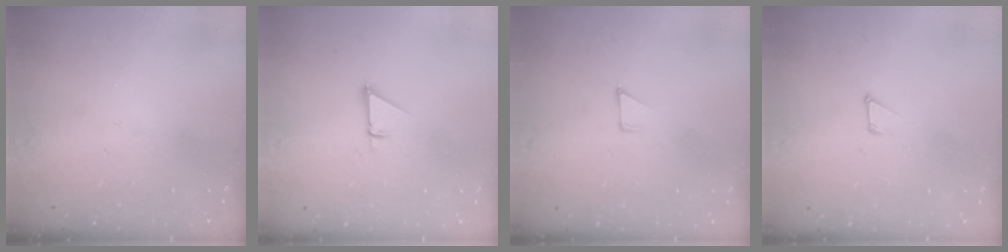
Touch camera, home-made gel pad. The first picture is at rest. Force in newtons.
{"total": 1.0, "press": 1.0, "slide": 0.1}
{"total": 3.1, "press": 3.1, "slide": 0.3}
{"total": 1.7, "press": 1.7, "slide": 0.0}